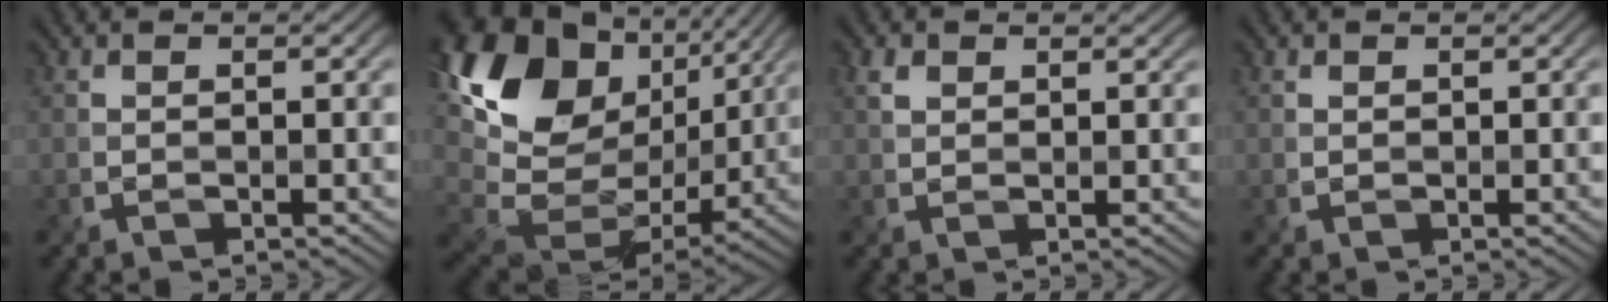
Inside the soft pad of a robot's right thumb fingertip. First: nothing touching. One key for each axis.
{"total": 18.3, "fx": 5.3, "fy": 12.5, "fz": 12.3, "tx": -0.271, "ty": 0.002, "tz": 0.109}
{"total": 1.9, "fx": 1.1, "fy": 1.2, "fz": 1.0, "tx": -0.020, "ty": 0.001, "tz": 0.019}
{"total": 0.6, "fx": 0.3, "fy": 0.5, "fz": 0.0, "tx": 0.002, "ty": -0.001, "tz": 0.007}